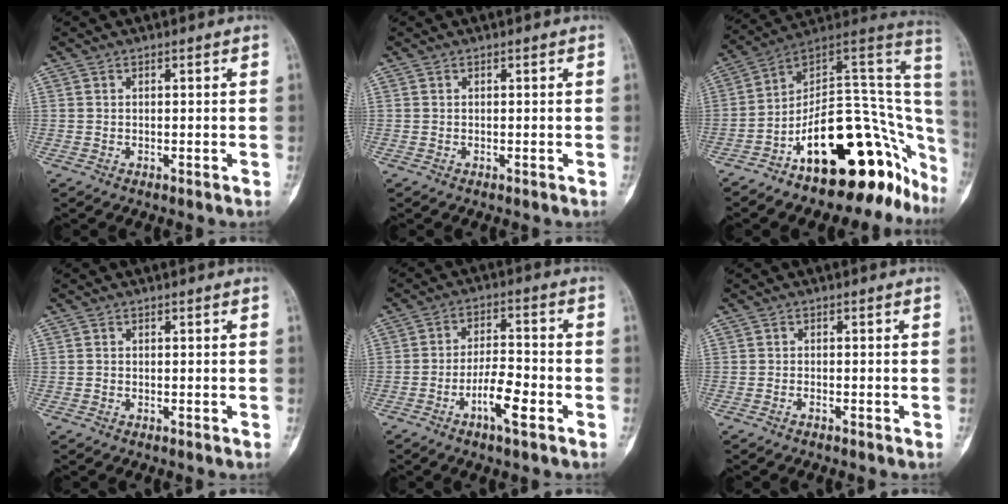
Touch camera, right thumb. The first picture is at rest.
{"total": 0.0}
{"total": 25.7, "force": [-13.8, 11.8, 18.1], "torque": [-0.113, 0.127, -0.187]}
{"total": 0.0}
{"total": 7.8, "force": [-3.6, 2.3, 6.5], "torque": [-0.116, 0.025, -0.065]}
{"total": 0.6, "force": [-0.5, 0.2, 0.2], "torque": [-0.006, 0.002, -0.010]}